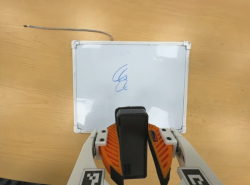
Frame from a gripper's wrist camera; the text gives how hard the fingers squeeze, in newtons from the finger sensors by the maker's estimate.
{"total": 8.5, "left": 8.6, "right": 8.3}